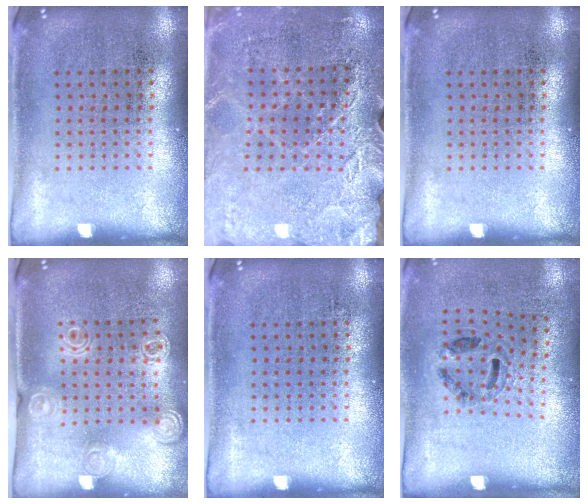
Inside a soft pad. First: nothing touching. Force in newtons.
{"total": 2.7, "press": 2.7, "slide": 0.4}
{"total": 0.0}
{"total": 1.4, "press": 1.4, "slide": 0.1}
{"total": 0.0}
{"total": 1.2, "press": 0.8, "slide": 0.8}